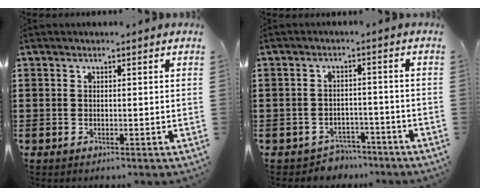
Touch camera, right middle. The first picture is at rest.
{"total": 3.1, "force": [-3.0, 0.8, -0.2], "torque": [-0.009, -0.002, -0.065]}